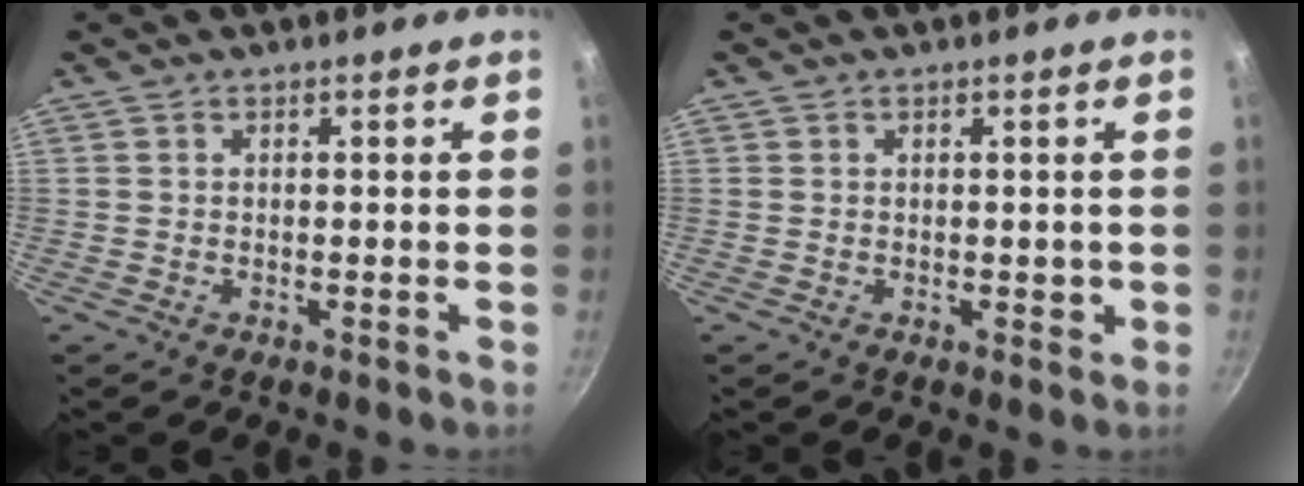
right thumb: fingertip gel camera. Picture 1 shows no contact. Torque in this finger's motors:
{"motor_torque": [-0.17, 0.08, -0.12, 0.23, -0.02]}